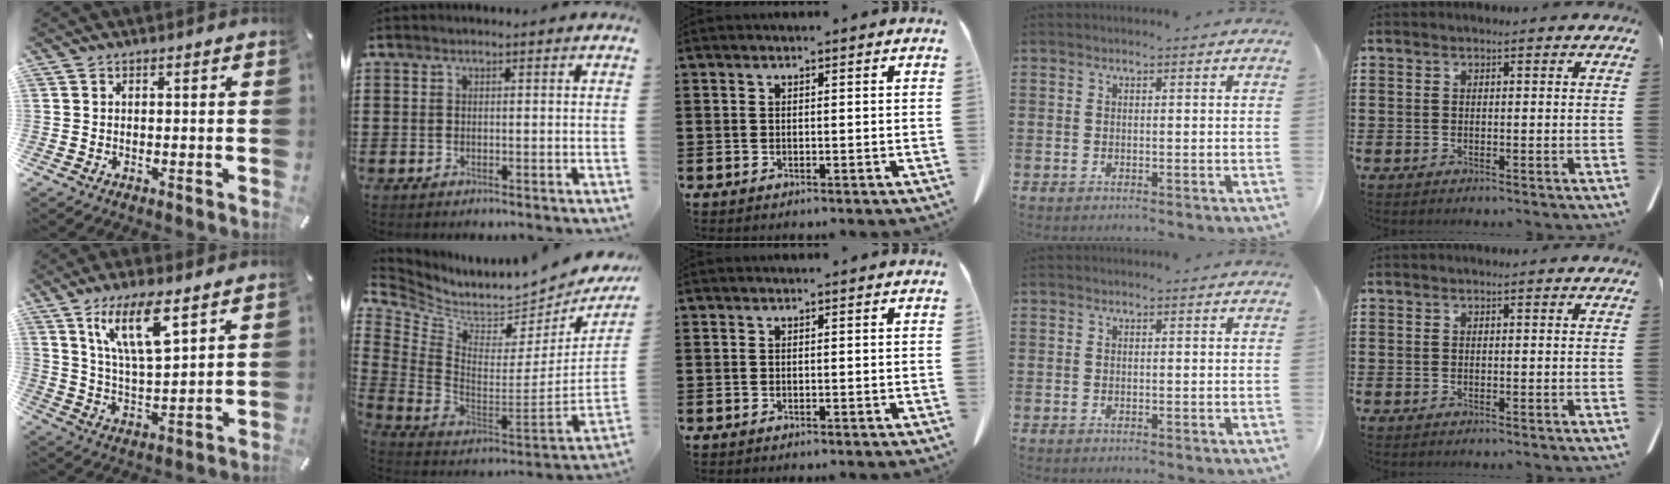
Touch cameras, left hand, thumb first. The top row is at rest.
{"thumb": {"total": 12.9, "force": [7.9, 4.1, 9.4], "torque": [-0.190, -0.022, 0.138]}, "index": {"total": 4.8, "force": [3.9, 2.0, 1.9], "torque": [-0.070, -0.055, 0.063]}}